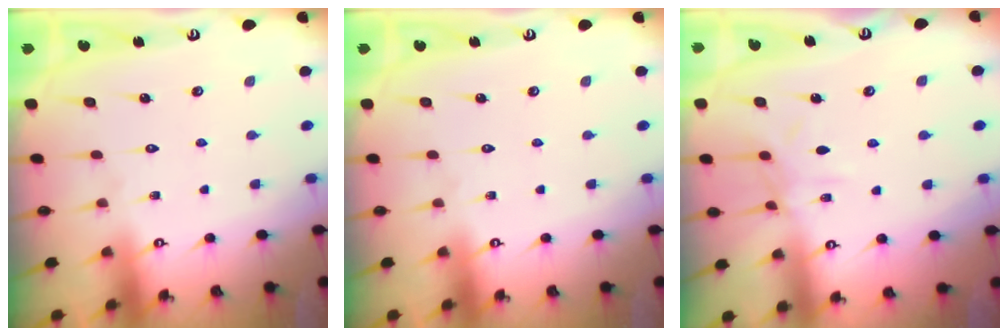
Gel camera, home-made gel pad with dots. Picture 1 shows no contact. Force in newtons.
{"total": 0.0}
{"total": 6.7, "press": 6.6, "slide": 0.7}